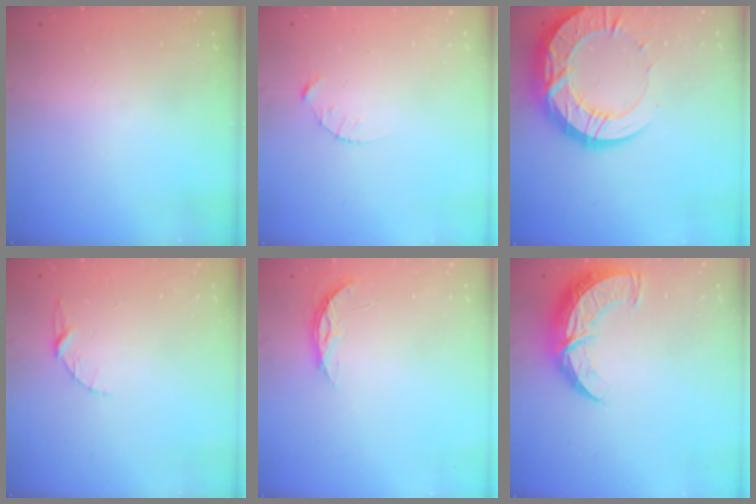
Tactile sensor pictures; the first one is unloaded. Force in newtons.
{"total": 2.1, "press": 2.1, "slide": 0.3}
{"total": 20.3, "press": 20.2, "slide": 1.7}
{"total": 3.4, "press": 3.3, "slide": 0.4}
{"total": 4.5, "press": 4.5, "slide": 0.4}
{"total": 10.6, "press": 10.6, "slide": 0.9}